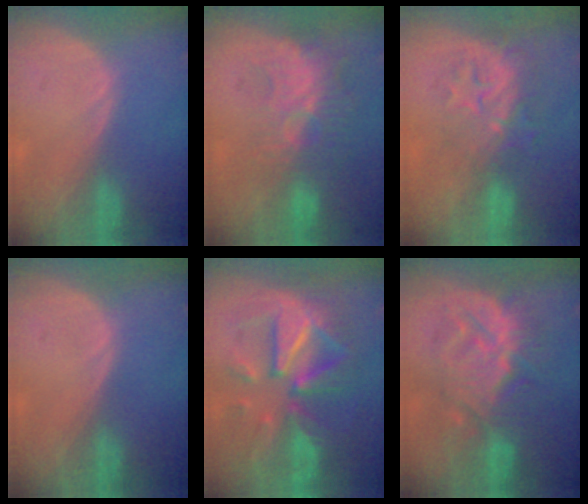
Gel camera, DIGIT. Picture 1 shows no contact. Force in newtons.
{"total": 9.4, "press": 8.4, "slide": 4.3}
{"total": 9.0, "press": 8.0, "slide": 4.2}
{"total": 0.0}
{"total": 12.3, "press": 12.3, "slide": 1.2}
{"total": 10.5, "press": 10.5, "slide": 0.5}